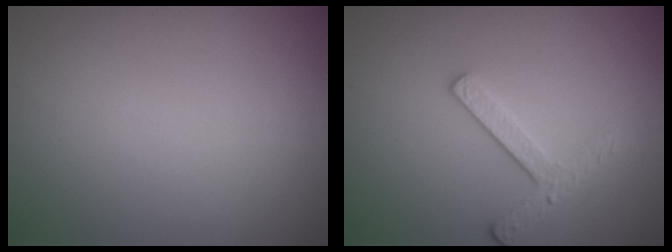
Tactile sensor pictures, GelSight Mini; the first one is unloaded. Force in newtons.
{"total": 2.6, "press": 2.2, "slide": 1.3}